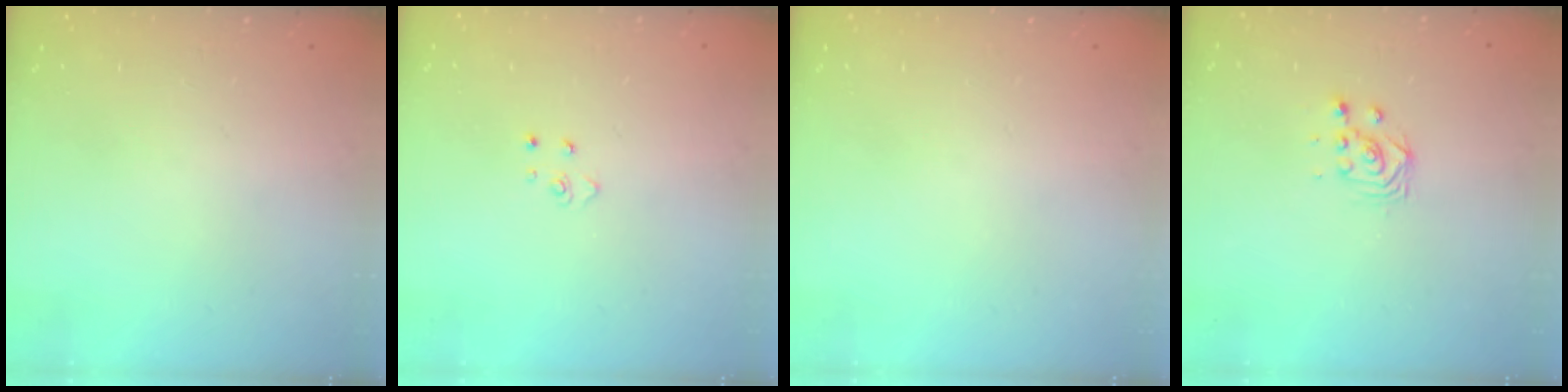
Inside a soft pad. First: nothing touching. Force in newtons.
{"total": 2.6, "press": 2.6, "slide": 0.3}
{"total": 0.0}
{"total": 2.9, "press": 2.9, "slide": 0.4}